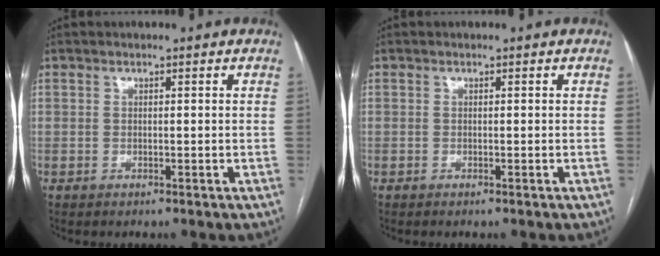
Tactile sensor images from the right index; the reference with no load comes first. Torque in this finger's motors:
{"motor_torque": [0.13, -0.10, 0.06, 0.00]}